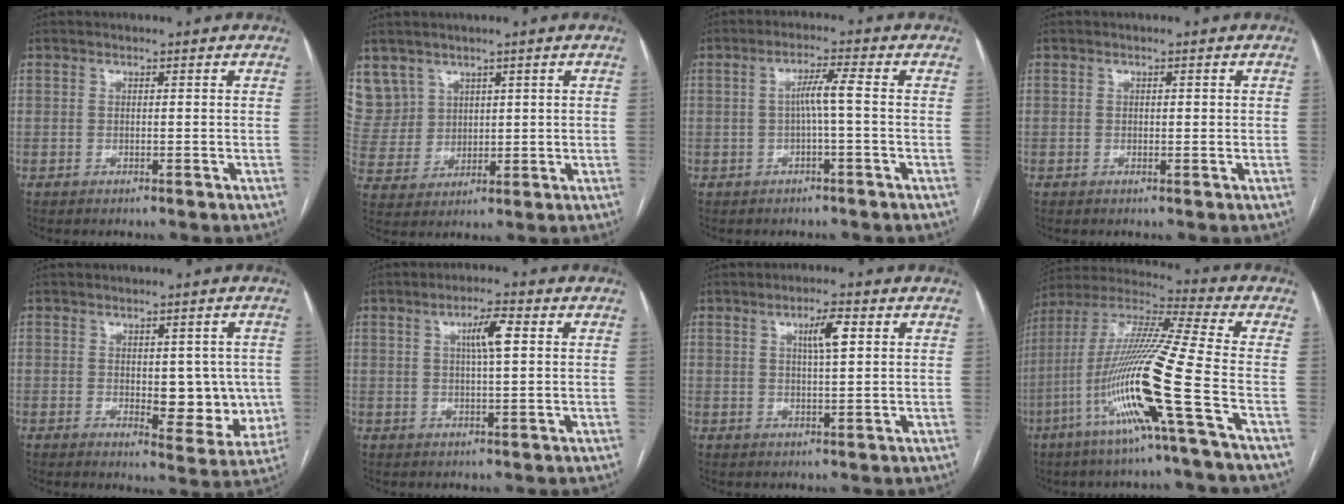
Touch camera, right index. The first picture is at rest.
{"total": 9.3, "force": [5.7, 7.4, 0.5], "torque": [-0.021, 0.029, 0.135]}
{"total": 3.6, "force": [-0.3, -0.3, 3.6], "torque": [-0.064, 0.010, -0.003]}
{"total": 0.8, "force": [0.1, 0.4, 0.7], "torque": [-0.009, 0.000, 0.002]}
{"total": 8.7, "force": [-0.2, 4.4, 7.5], "torque": [-0.072, 0.001, 0.011]}
{"total": 4.9, "force": [1.4, 0.5, 4.7], "torque": [-0.084, 0.005, 0.024]}
{"total": 4.4, "force": [1.7, 0.6, 4.1], "torque": [-0.070, 0.004, 0.028]}
{"total": 18.3, "force": [-6.6, -1.6, 17.0], "torque": [-0.340, -0.012, -0.133]}